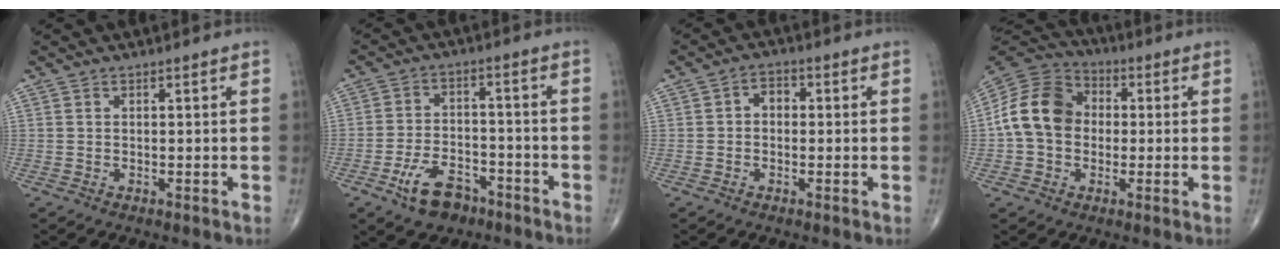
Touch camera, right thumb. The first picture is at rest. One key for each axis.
{"total": 8.7, "fx": -5.2, "fy": 5.1, "fz": 4.8, "tx": -0.069, "ty": 0.031, "tz": -0.088}
{"total": 3.2, "fx": 0.0, "fy": 2.5, "fz": 2.1, "tx": -0.019, "ty": 0.017, "tz": -0.009}
{"total": 13.1, "fx": 0.0, "fy": 10.5, "fz": 7.9, "tx": -0.133, "ty": 0.034, "tz": -0.011}